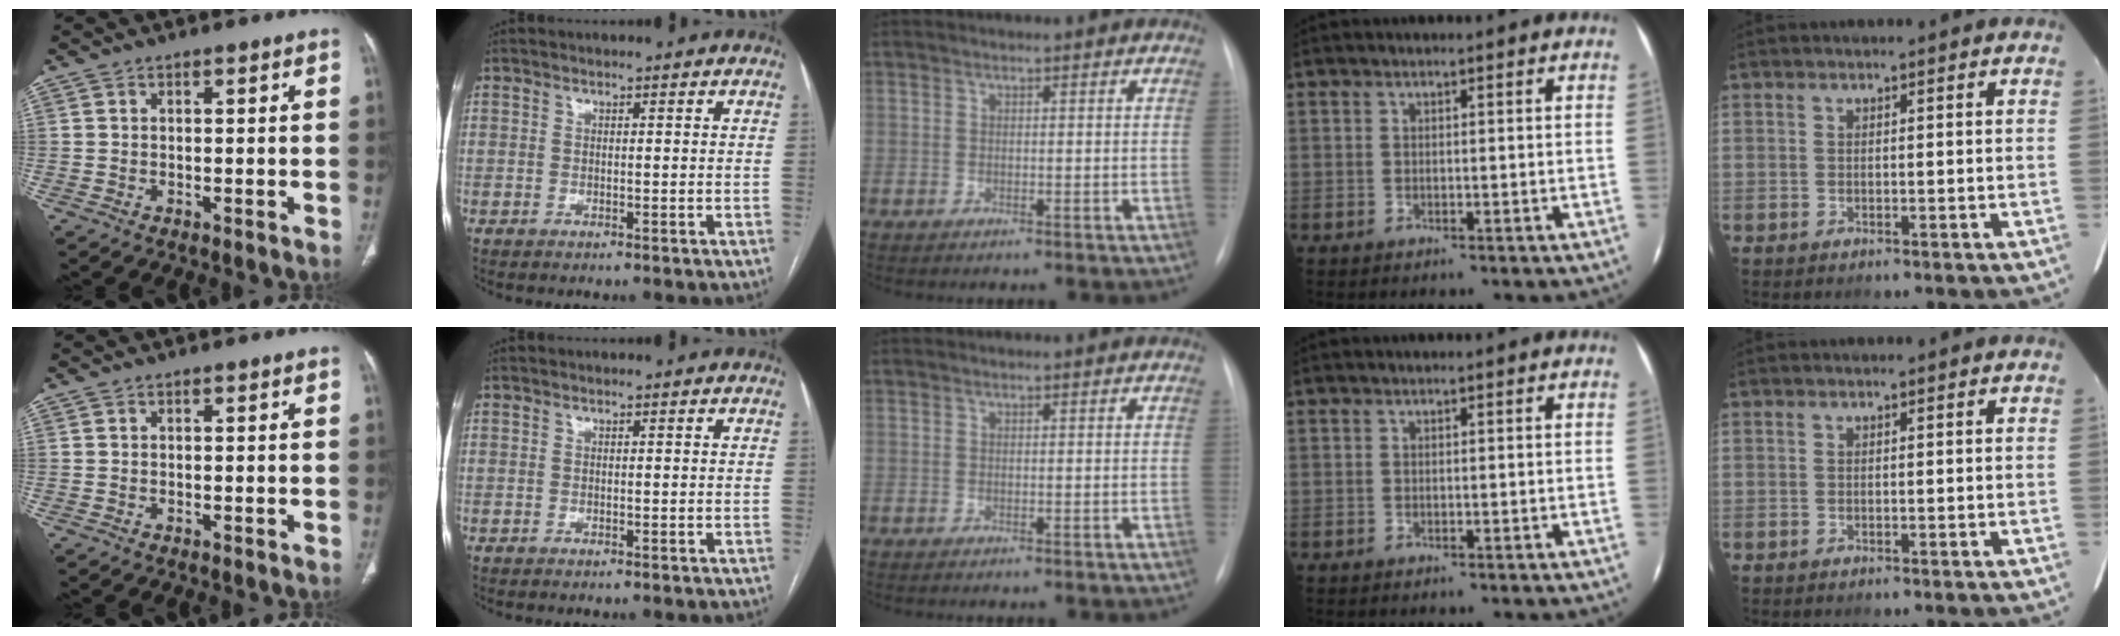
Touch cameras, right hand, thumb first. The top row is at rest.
{}